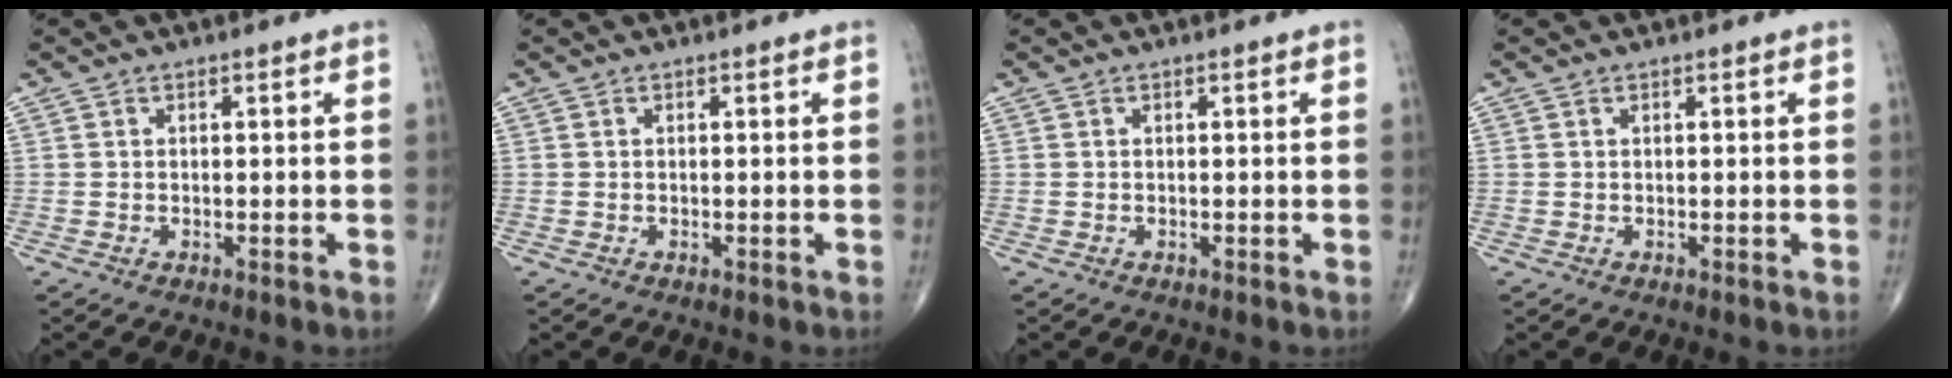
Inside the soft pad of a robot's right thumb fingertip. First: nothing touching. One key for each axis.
{"total": 0.0}
{"total": 0.0}
{"total": 0.0}